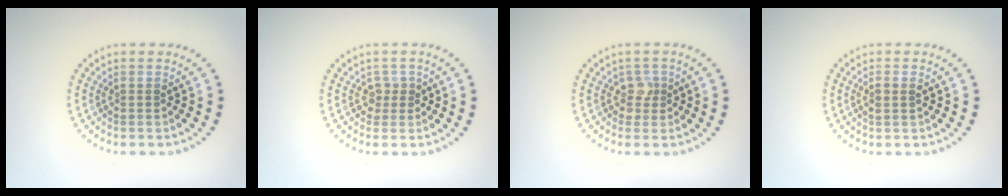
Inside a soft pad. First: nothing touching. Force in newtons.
{"total": 1.3, "press": 1.0, "slide": 0.9}
{"total": 1.4, "press": 1.1, "slide": 0.9}
{"total": 1.1, "press": 1.0, "slide": 0.4}